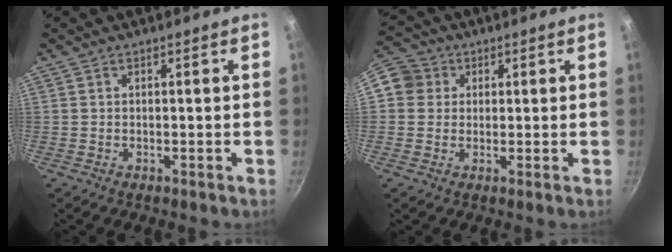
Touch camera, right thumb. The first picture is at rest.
{"total": 8.6, "force": [1.8, 7.8, 3.1], "torque": [-0.043, 0.016, 0.019]}